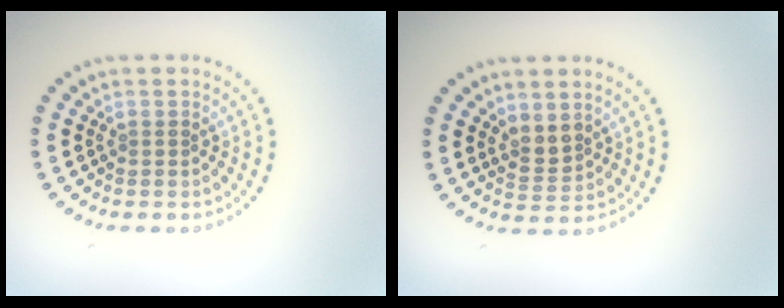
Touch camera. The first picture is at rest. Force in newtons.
{"total": 1.8, "press": 1.5, "slide": 1.0}